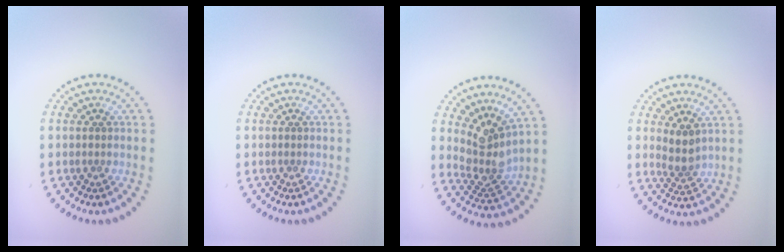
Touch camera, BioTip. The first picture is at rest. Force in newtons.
{"total": 0.0}
{"total": 3.6, "press": 2.6, "slide": 2.6}
{"total": 2.0, "press": 1.6, "slide": 1.2}